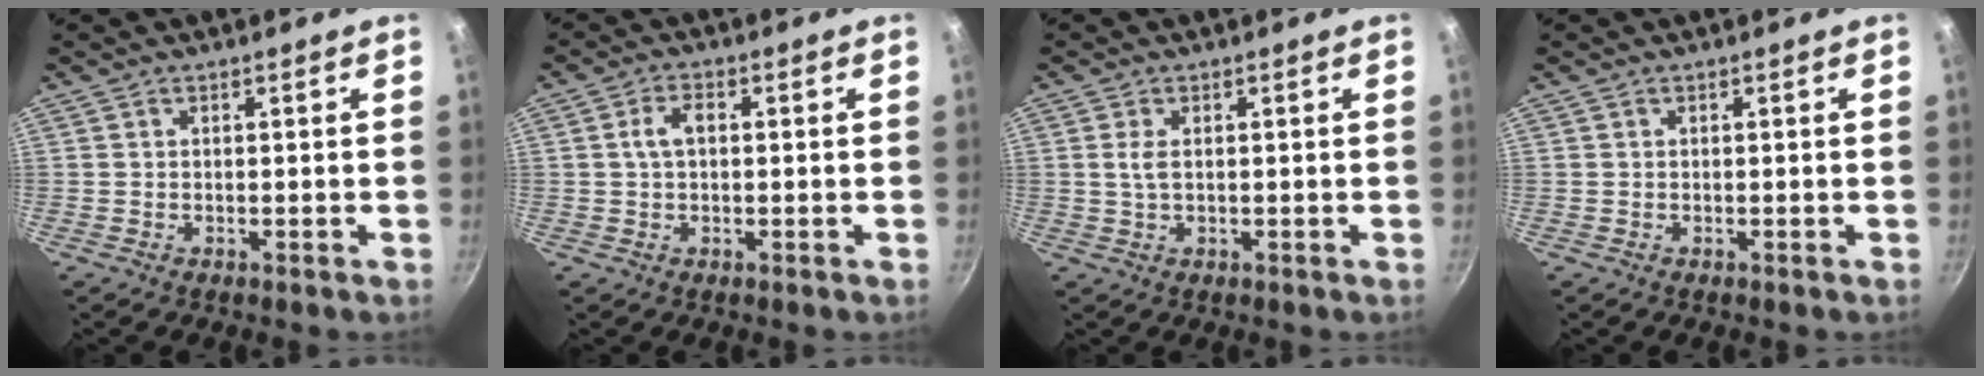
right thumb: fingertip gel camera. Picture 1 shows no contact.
{"total": 3.6, "force": [0.4, 2.2, 2.8], "torque": [-0.049, 0.014, 0.005]}
{"total": 2.3, "force": [0.4, 1.1, 2.0], "torque": [-0.040, -0.001, 0.009]}
{"total": 0.0}